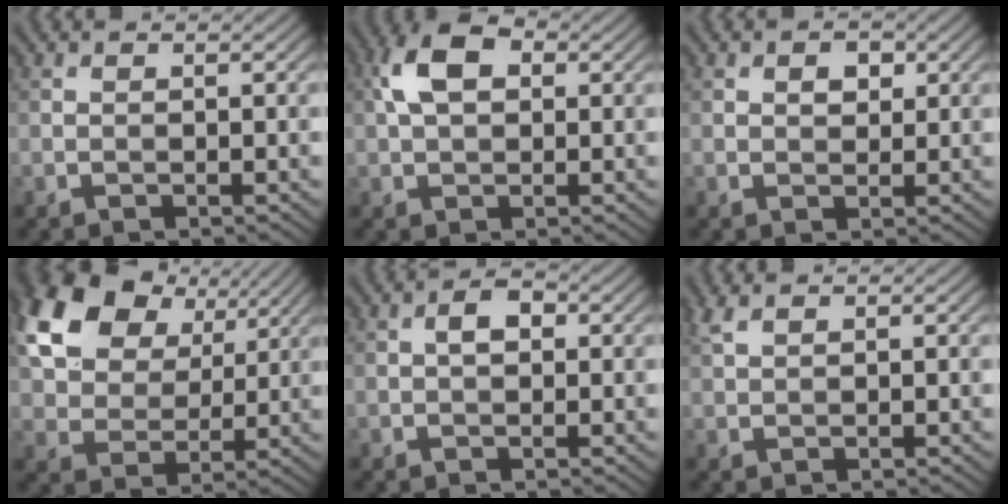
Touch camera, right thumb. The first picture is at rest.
{"total": 6.3, "force": [1.6, 3.9, 4.7], "torque": [-0.098, 0.014, 0.019]}
{"total": 2.3, "force": [0.8, 1.6, 1.5], "torque": [-0.023, 0.000, 0.013]}
{"total": 16.2, "force": [7.8, 10.5, 9.4], "torque": [-0.218, 0.035, 0.136]}
{"total": 2.4, "force": [0.3, 1.5, 1.9], "torque": [-0.032, 0.005, 0.000]}
{"total": 1.9, "force": [1.3, 0.6, 1.3], "torque": [-0.038, 0.010, 0.032]}